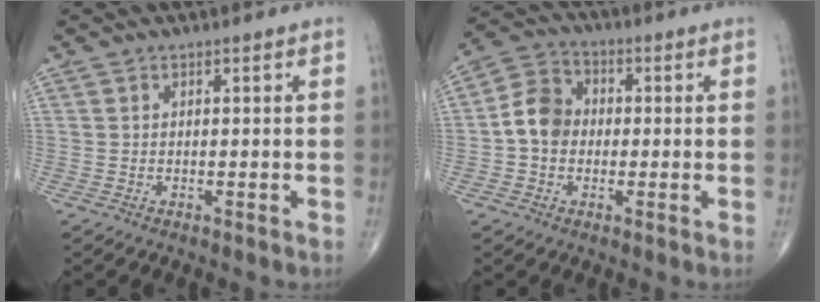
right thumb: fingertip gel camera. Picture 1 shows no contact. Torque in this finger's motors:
{"motor_torque": [0.25, 1.34, 0.88, -0.16, 0.06]}